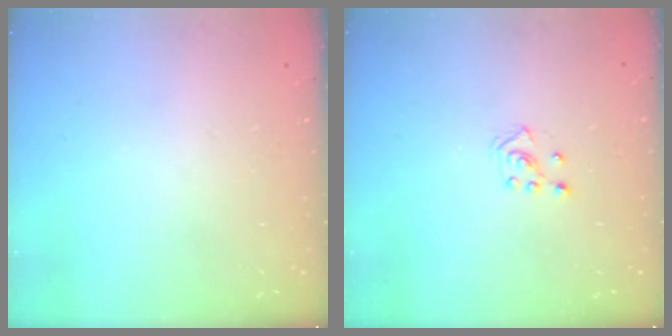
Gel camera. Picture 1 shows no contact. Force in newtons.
{"total": 2.8, "press": 2.7, "slide": 0.5}